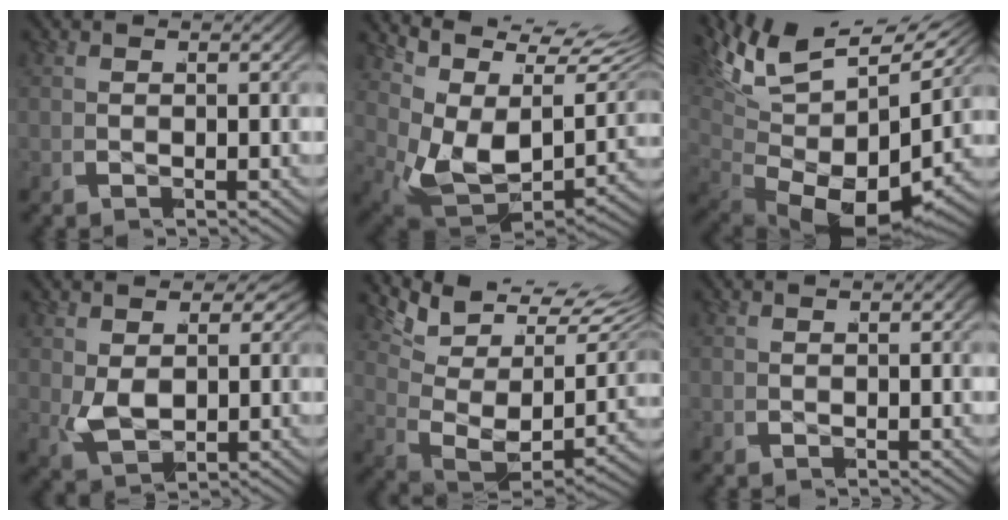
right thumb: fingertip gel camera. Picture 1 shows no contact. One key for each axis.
{"total": 12.8, "fx": 3.9, "fy": 7.9, "fz": 9.3, "tx": -0.166, "ty": -0.009, "tz": 0.056}
{"total": 13.4, "fx": -0.3, "fy": 8.9, "fz": 10.0, "tx": -0.208, "ty": -0.040, "tz": 0.013}
{"total": 4.2, "fx": 1.4, "fy": 2.9, "fz": 2.7, "tx": -0.048, "ty": -0.015, "tz": 0.028}
{"total": 11.6, "fx": 4.5, "fy": 6.7, "fz": 8.4, "tx": -0.149, "ty": 0.001, "tz": 0.062}
{"total": 1.1, "fx": 0.2, "fy": 0.5, "fz": 1.0, "tx": -0.005, "ty": 0.004, "tz": 0.003}